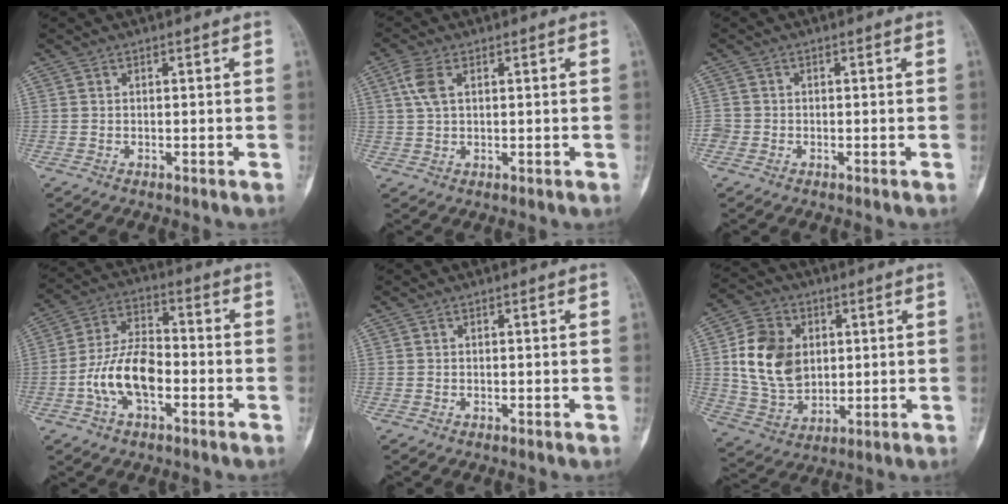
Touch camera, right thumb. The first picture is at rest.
{"total": 4.4, "force": [1.5, 2.2, 3.5], "torque": [-0.086, 0.010, 0.029]}
{"total": 2.2, "force": [-1.1, 1.7, 0.7], "torque": [-0.016, 0.008, -0.026]}
{"total": 11.8, "force": [-3.5, 6.3, 9.4], "torque": [-0.174, 0.037, -0.069]}
{"total": 0.0}
{"total": 14.3, "force": [2.1, 10.8, 9.3], "torque": [-0.147, -0.003, 0.045]}